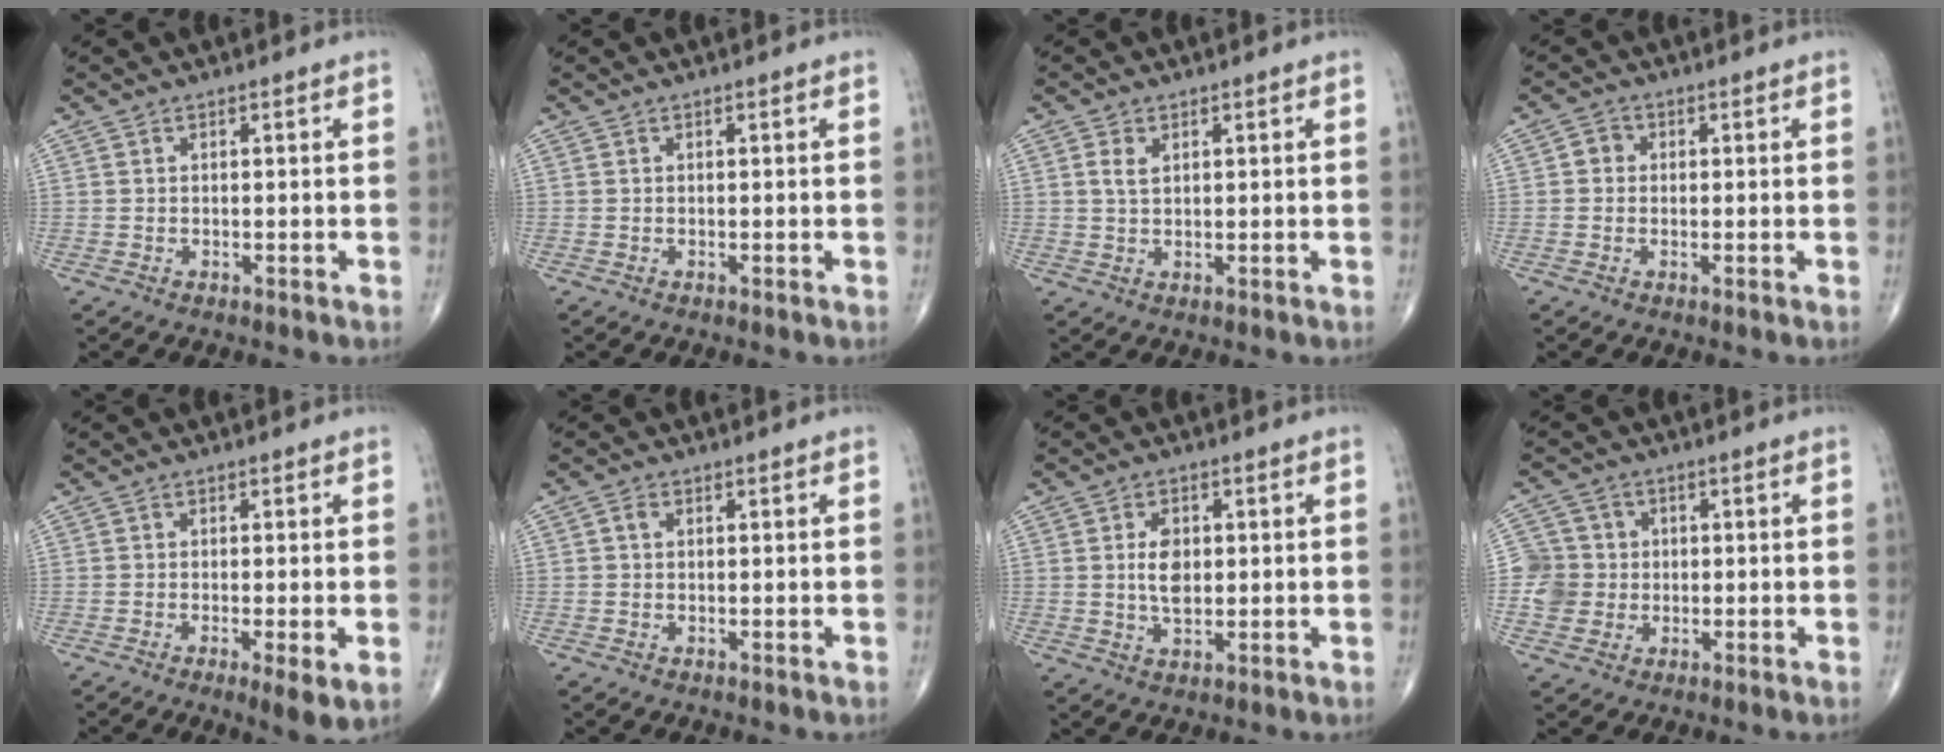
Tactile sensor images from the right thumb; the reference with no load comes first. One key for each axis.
{"total": 0.0}
{"total": 2.4, "fx": 0.9, "fy": 1.5, "fz": 1.7, "tx": -0.033, "ty": 0.001, "tz": 0.018}
{"total": 2.3, "fx": 0.1, "fy": 2.1, "fz": 0.9, "tx": -0.002, "ty": 0.006, "tz": -0.005}
{"total": 4.7, "fx": -1.4, "fy": 0.8, "fz": 4.4, "tx": -0.076, "ty": -0.015, "tz": -0.025}
{"total": 1.3, "fx": 0.2, "fy": 1.0, "fz": 0.8, "tx": -0.012, "ty": 0.005, "tz": 0.001}
{"total": 5.3, "fx": 0.6, "fy": 3.3, "fz": 4.1, "tx": -0.065, "ty": -0.007, "tz": 0.011}
{"total": 6.5, "fx": -0.3, "fy": 6.4, "fz": 1.1, "tx": 0.006, "ty": 0.010, "tz": -0.009}